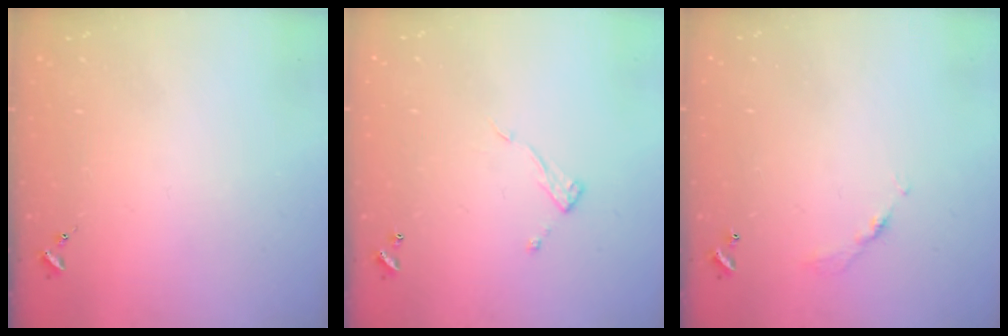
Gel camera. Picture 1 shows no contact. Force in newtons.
{"total": 7.0, "press": 7.0, "slide": 0.4}
{"total": 4.4, "press": 4.3, "slide": 0.2}